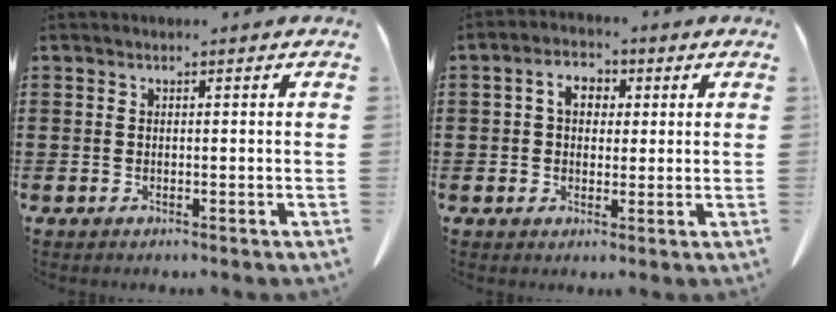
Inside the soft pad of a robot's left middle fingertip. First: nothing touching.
{"total": 4.3, "force": [1.0, 3.1, 2.7], "torque": [-0.059, 0.009, 0.011]}